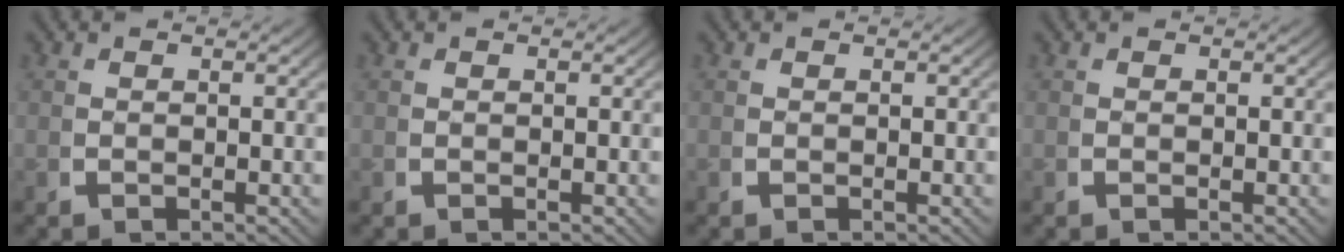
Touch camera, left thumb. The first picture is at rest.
{"total": 0.0}
{"total": 0.0}
{"total": 0.0}